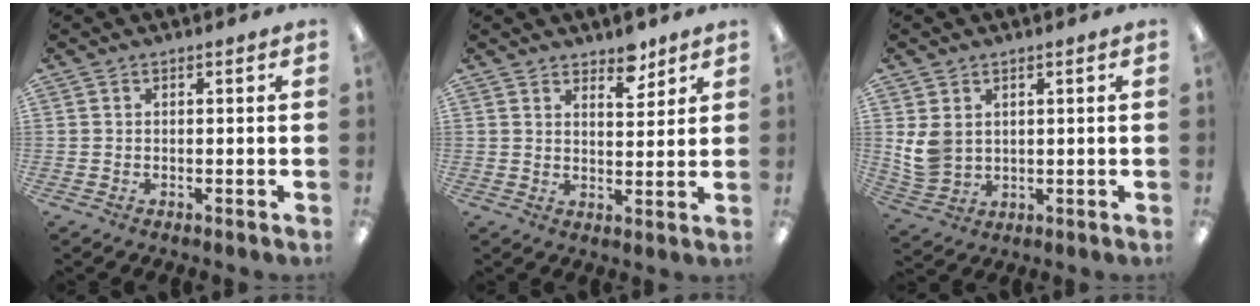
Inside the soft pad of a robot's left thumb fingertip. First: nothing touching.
{"total": 5.7, "force": [4.8, 2.3, 2.2], "torque": [-0.004, -0.036, 0.079]}
{"total": 6.1, "force": [2.1, 4.8, 3.2], "torque": [-0.071, -0.005, 0.043]}